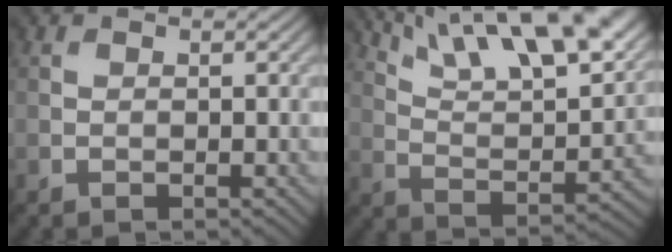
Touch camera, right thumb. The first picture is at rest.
{"total": 18.2, "force": [12.4, 5.5, 12.2], "torque": [-0.197, 0.018, 0.193]}